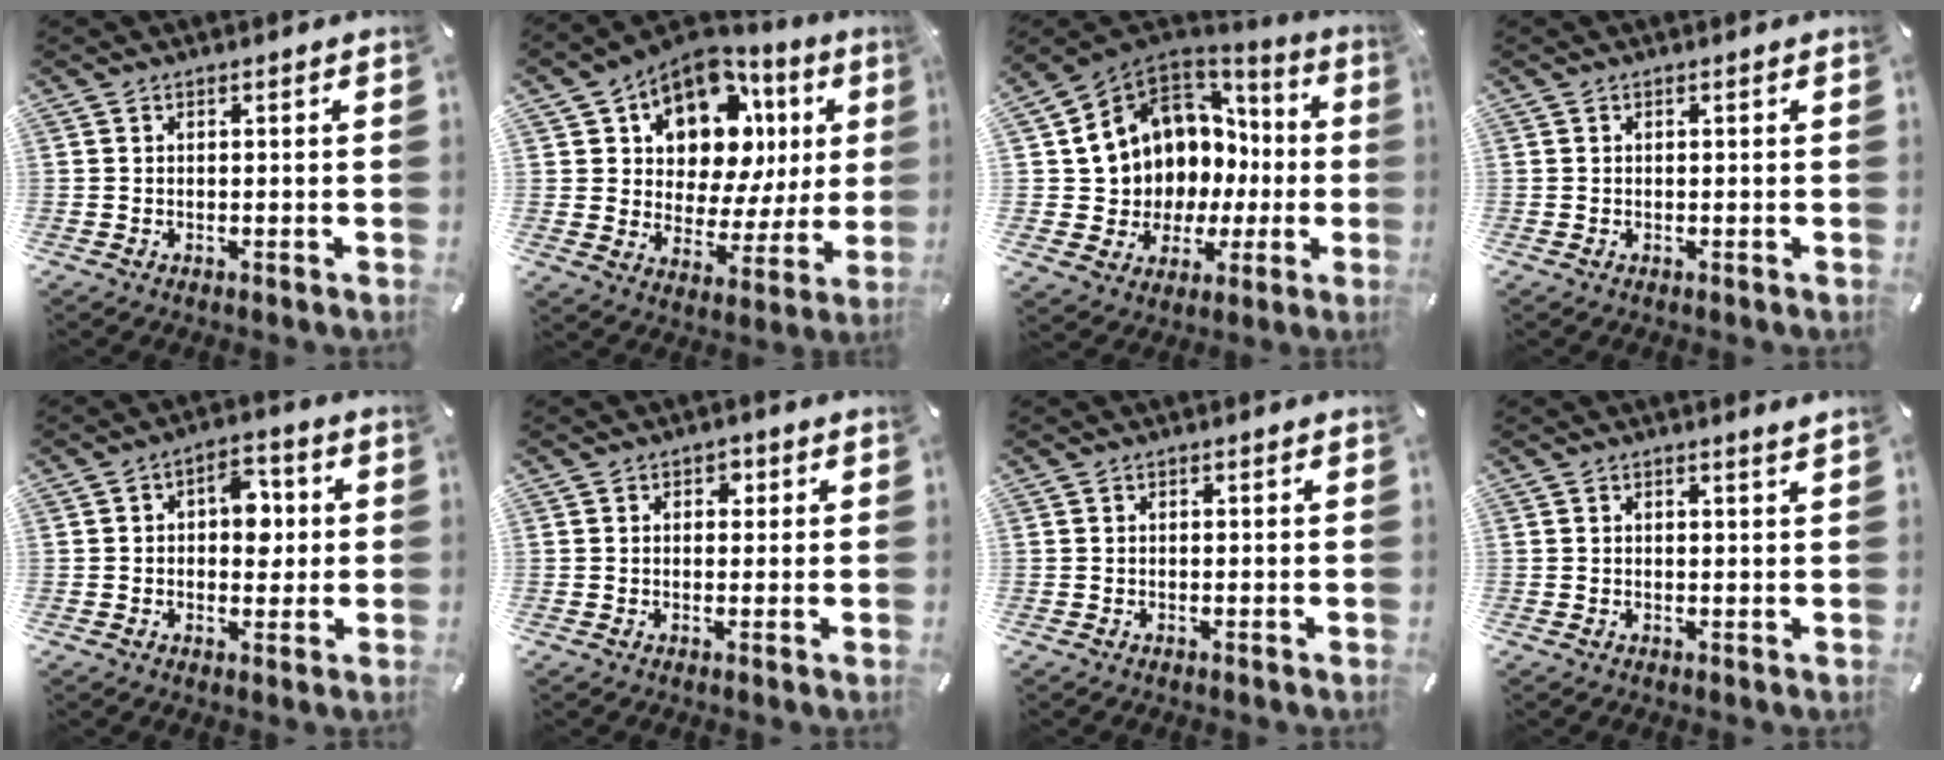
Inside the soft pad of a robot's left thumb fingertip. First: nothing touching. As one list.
[{"total": 14.0, "force": [7.8, 9.1, 7.2], "torque": [-0.124, -0.062, 0.136]}, {"total": 9.4, "force": [3.5, 8.5, 1.8], "torque": [-0.056, -0.061, 0.078]}, {"total": 0.0}, {"total": 7.9, "force": [0.5, 5.4, 5.7], "torque": [-0.062, 0.001, 0.001]}, {"total": 2.0, "force": [0.3, 1.8, 1.0], "torque": [-0.005, 0.002, -0.002]}, {"total": 0.0}, {"total": 1.1, "force": [0.9, -0.1, 0.7], "torque": [-0.013, -0.001, 0.015]}]